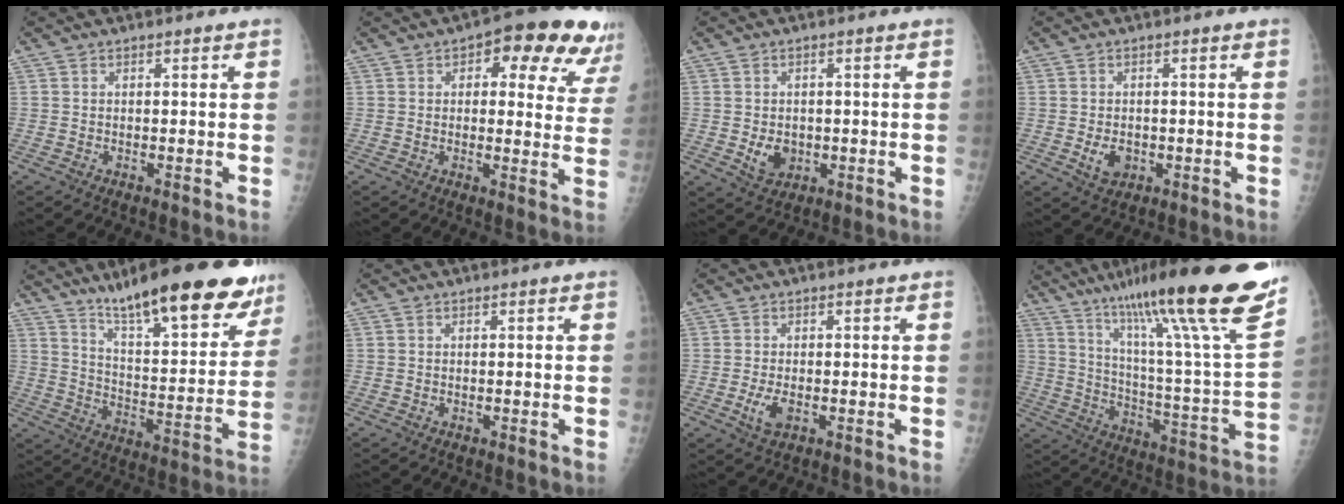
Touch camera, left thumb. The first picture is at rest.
{"total": 15.2, "force": [8.3, 7.2, 10.5], "torque": [-0.079, -0.015, 0.088]}
{"total": 4.8, "force": [-0.8, 3.7, 2.9], "torque": [-0.030, 0.001, -0.003]}
{"total": 4.1, "force": [-1.1, 2.9, 2.7], "torque": [-0.035, 0.003, -0.010]}
{"total": 24.6, "force": [17.5, 6.0, 16.3], "torque": [-0.208, -0.071, 0.269]}
{"total": 0.0}
{"total": 3.9, "force": [-1.1, 1.9, 3.2], "torque": [-0.066, 0.002, -0.018]}
{"total": 31.3, "force": [21.3, 2.2, 22.8], "torque": [-0.342, -0.081, 0.327]}